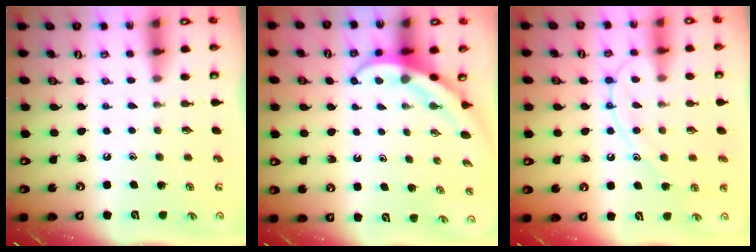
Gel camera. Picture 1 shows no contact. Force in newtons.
{"total": 4.0, "press": 4.0, "slide": 0.4}
{"total": 13.2, "press": 13.2, "slide": 1.2}